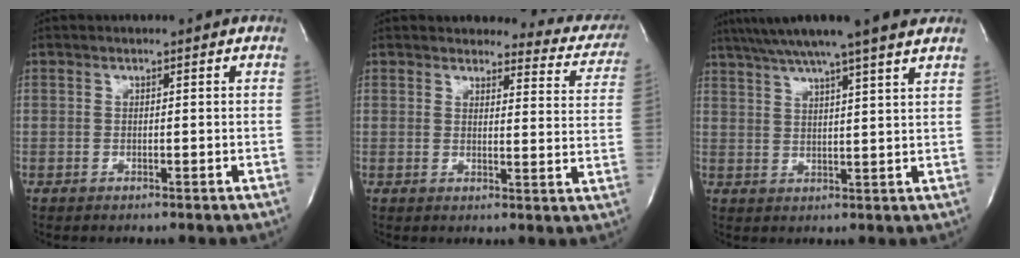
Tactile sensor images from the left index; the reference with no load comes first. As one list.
[{"total": 12.0, "force": [11.5, 3.3, 1.5], "torque": [0.026, -0.068, 0.092]}, {"total": 14.0, "force": [11.5, -0.7, 7.9], "torque": [-0.138, 0.023, 0.158]}]